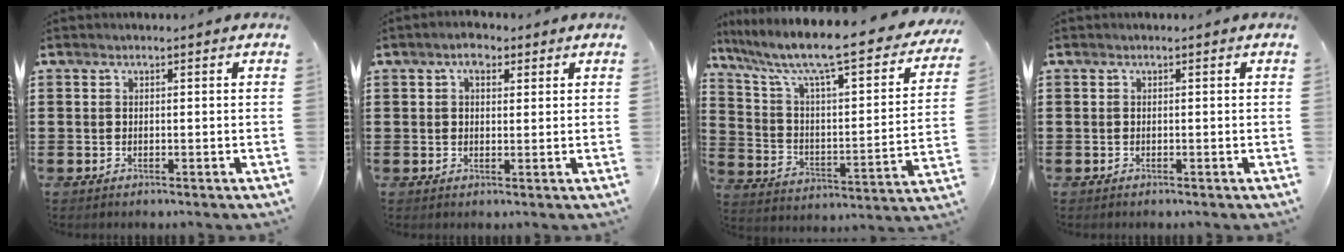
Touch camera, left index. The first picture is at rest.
{"total": 3.4, "force": [2.1, 1.7, 2.0], "torque": [-0.030, 0.005, 0.033]}
{"total": 9.9, "force": [7.9, 0.8, 5.8], "torque": [-0.140, -0.065, 0.124]}
{"total": 0.0}